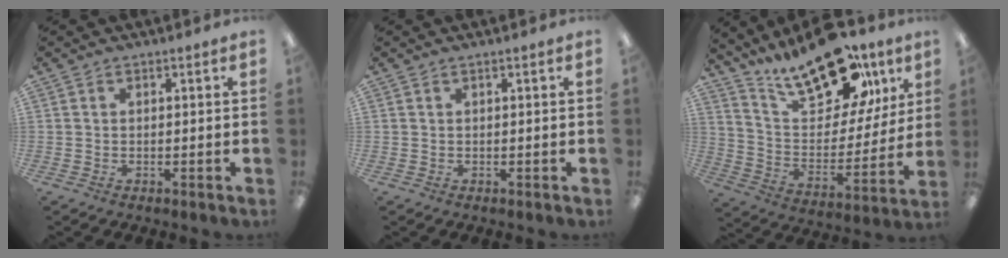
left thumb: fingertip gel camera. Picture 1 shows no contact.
{"total": 0.5, "force": [0.3, 0.0, 0.4], "torque": [-0.008, 0.001, 0.004]}
{"total": 23.7, "force": [17.4, 10.6, 12.1], "torque": [-0.194, -0.104, 0.300]}